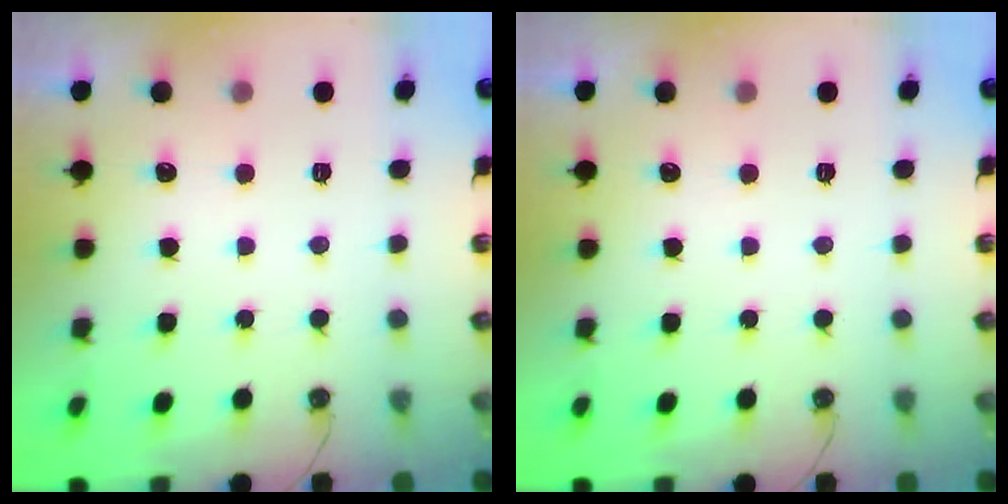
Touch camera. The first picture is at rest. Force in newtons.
{"total": 0.0}